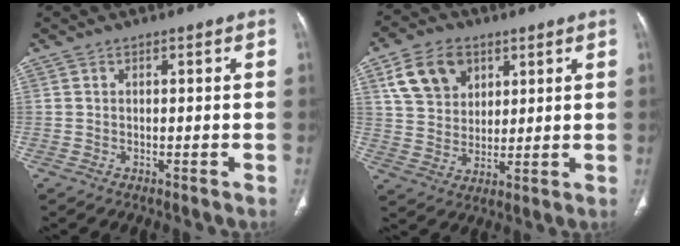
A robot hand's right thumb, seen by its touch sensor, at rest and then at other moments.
{"total": 11.0, "force": [5.0, 8.0, 5.6], "torque": [-0.074, -0.011, 0.097]}